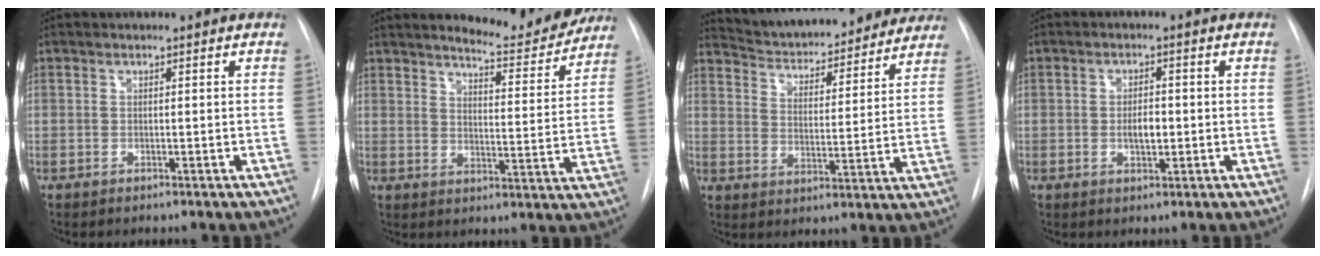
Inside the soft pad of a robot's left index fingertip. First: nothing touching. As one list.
[{"total": 11.1, "force": [10.7, 1.3, 2.9], "torque": [-0.034, -0.037, 0.132]}, {"total": 22.6, "force": [20.6, 5.3, 7.4], "torque": [-0.112, -0.018, 0.272]}, {"total": 3.2, "force": [-1.0, 1.4, 2.7], "torque": [-0.043, -0.005, -0.015]}]